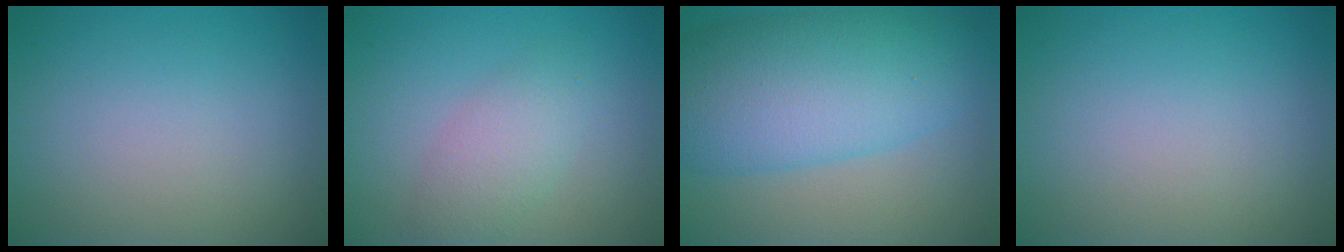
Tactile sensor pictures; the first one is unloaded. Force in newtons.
{"total": 3.0, "press": 3.0, "slide": 0.1}
{"total": 10.3, "press": 10.3, "slide": 0.1}
{"total": 0.0}